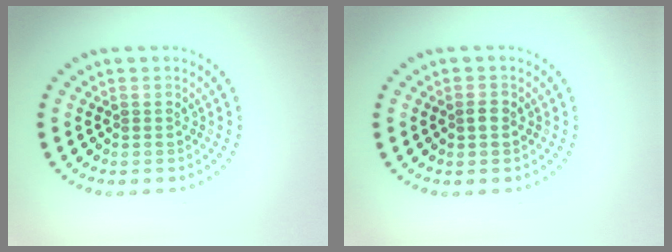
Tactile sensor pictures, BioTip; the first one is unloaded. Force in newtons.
{"total": 0.9, "press": 0.9, "slide": 0.2}